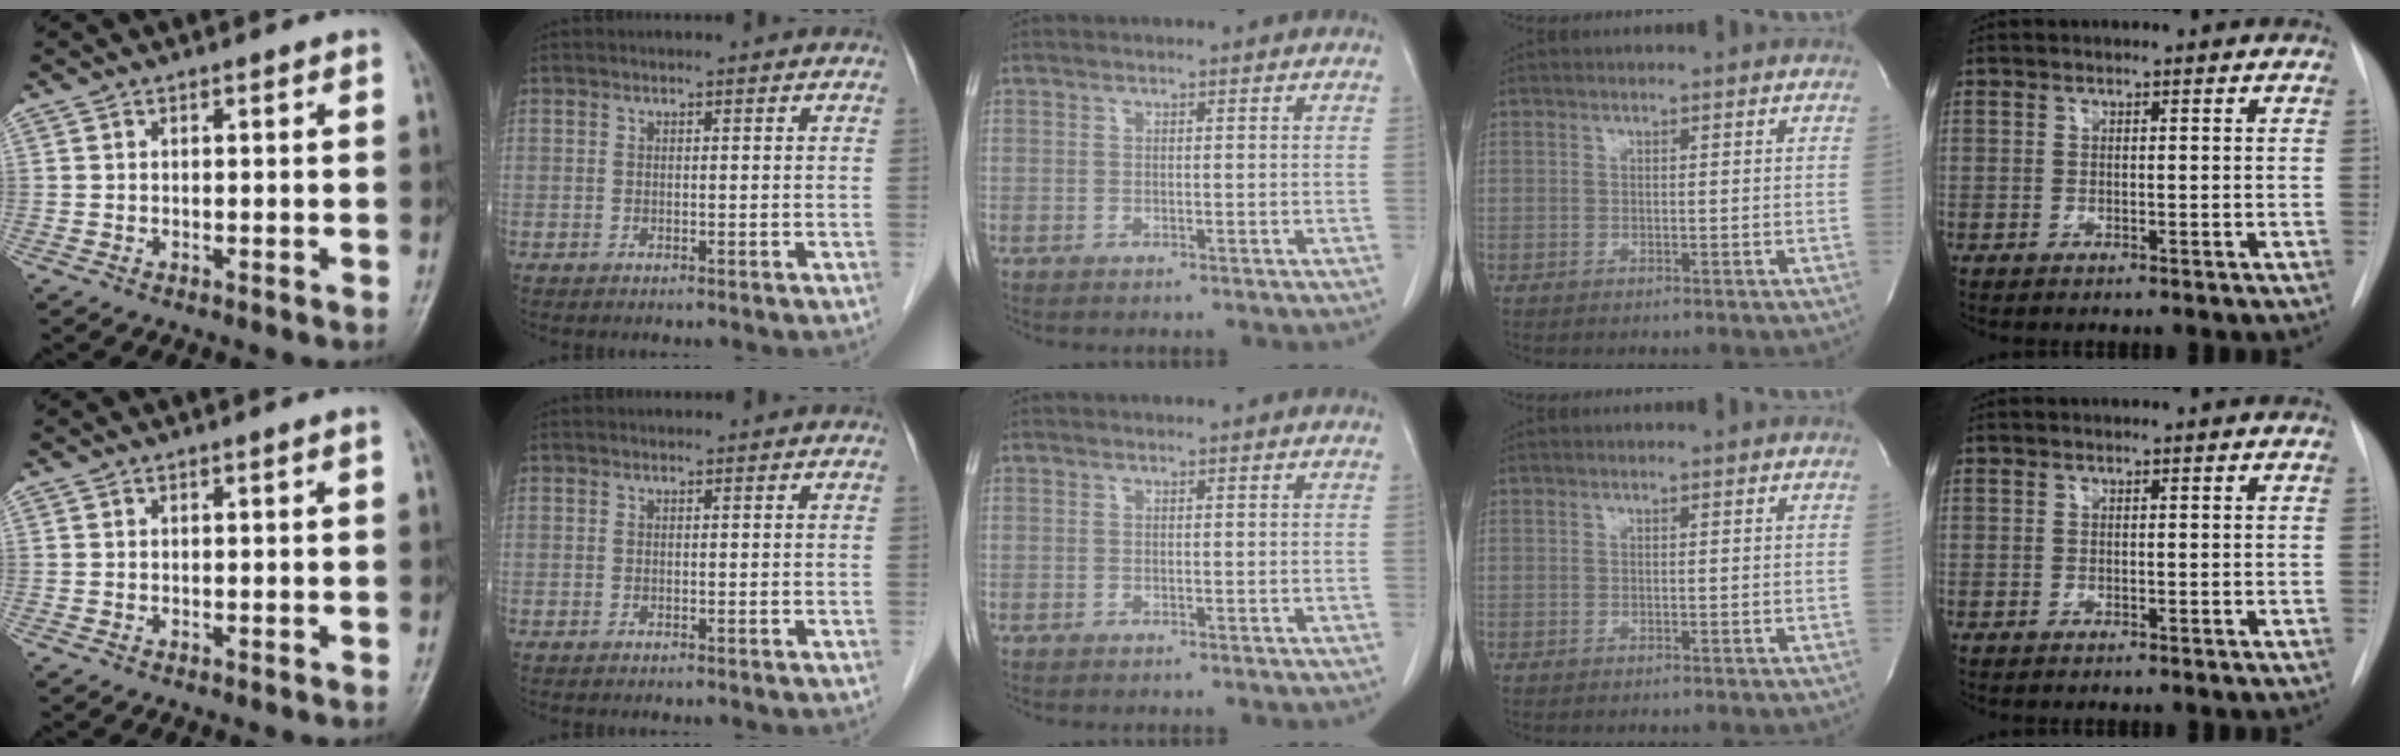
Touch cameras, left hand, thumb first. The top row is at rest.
{}